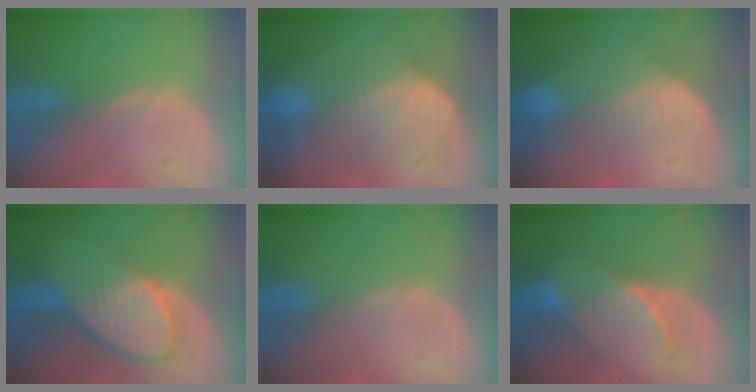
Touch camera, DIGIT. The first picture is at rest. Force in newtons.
{"total": 10.0, "press": 10.0, "slide": 0.6}
{"total": 7.8, "press": 6.9, "slide": 3.7}
{"total": 8.9, "press": 8.0, "slide": 3.8}
{"total": 0.0}
{"total": 7.2, "press": 7.1, "slide": 1.5}